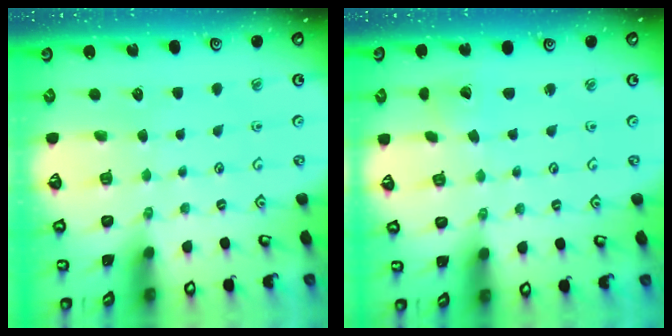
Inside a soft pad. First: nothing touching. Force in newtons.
{"total": 1.9, "press": 1.9, "slide": 0.1}